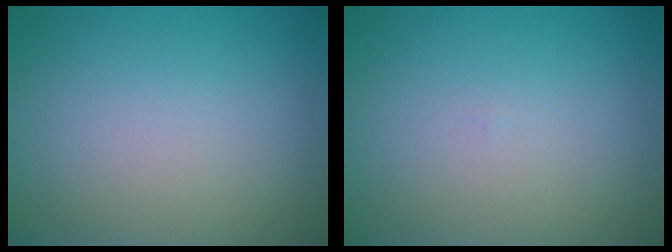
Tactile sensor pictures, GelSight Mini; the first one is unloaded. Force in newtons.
{"total": 0.0}